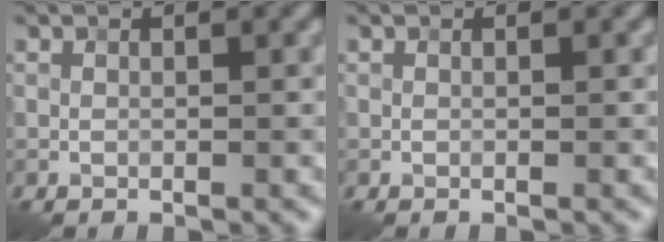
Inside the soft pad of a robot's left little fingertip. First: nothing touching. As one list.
[{"total": 0.0}]